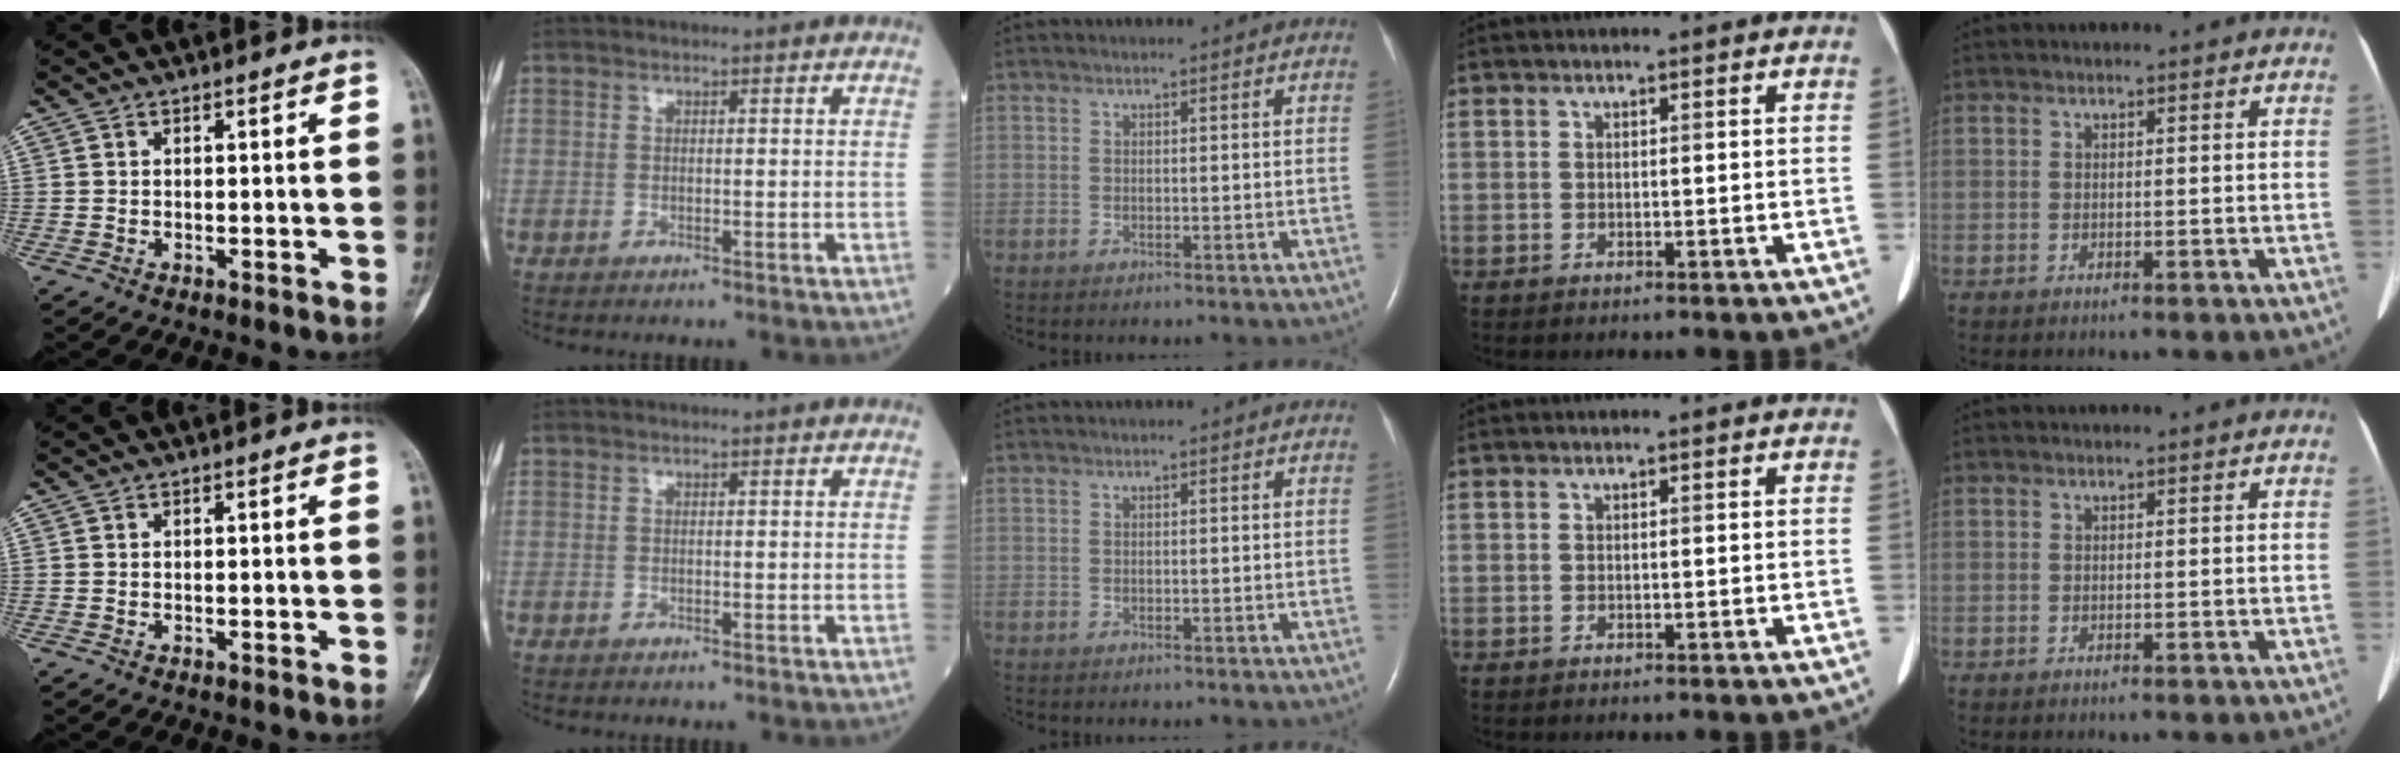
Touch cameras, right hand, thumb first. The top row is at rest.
{}